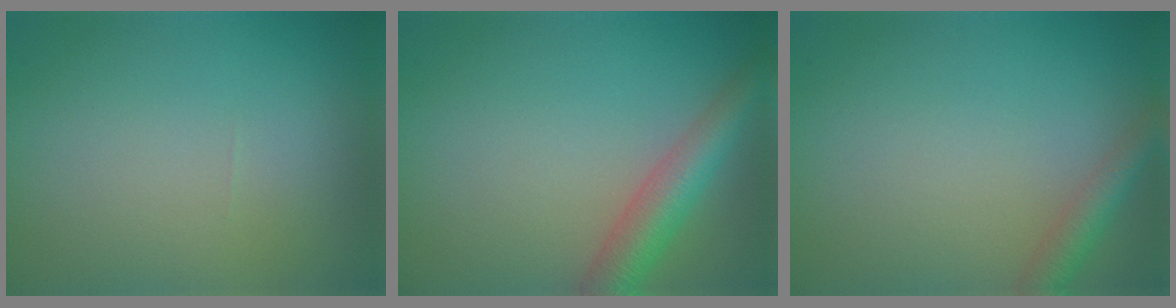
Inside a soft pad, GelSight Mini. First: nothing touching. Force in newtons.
{"total": 4.3, "press": 4.3, "slide": 0.3}
{"total": 2.4, "press": 2.4, "slide": 0.1}